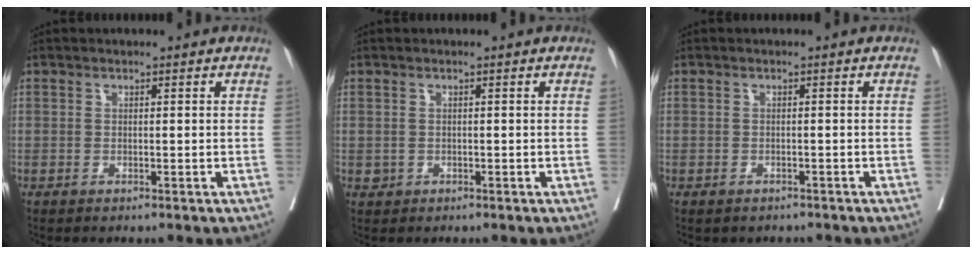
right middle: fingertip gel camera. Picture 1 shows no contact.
{"total": 0.8, "force": [-0.2, 0.8, 0.1], "torque": [-0.001, 0.002, 0.000]}
{"total": 2.8, "force": [-2.3, 1.4, 0.6], "torque": [-0.009, 0.000, -0.027]}